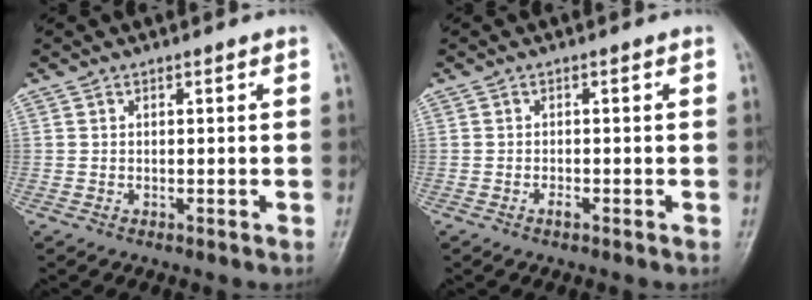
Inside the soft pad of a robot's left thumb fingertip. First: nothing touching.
{"total": 1.0, "force": [-0.6, 0.4, 0.7], "torque": [-0.012, 0.004, -0.011]}